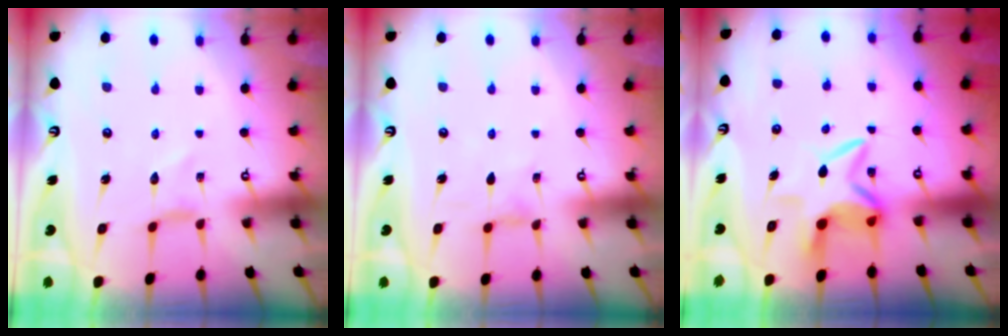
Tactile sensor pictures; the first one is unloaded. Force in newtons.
{"total": 1.7, "press": 1.6, "slide": 0.1}
{"total": 6.6, "press": 6.5, "slide": 1.5}